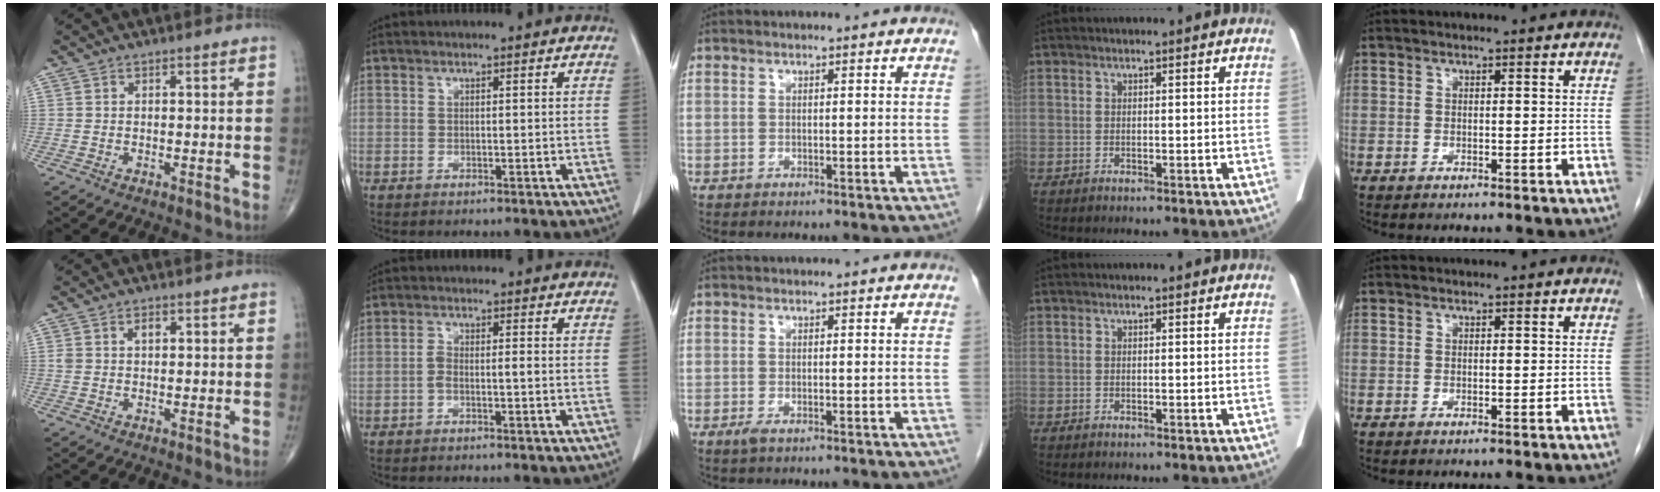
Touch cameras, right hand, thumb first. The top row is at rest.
{"thumb": {"total": 2.4, "force": [0.8, 1.6, 1.7], "torque": [-0.027, 0.006, 0.015]}, "index": {"total": 2.7, "force": [-0.8, 1.0, 2.3], "torque": [-0.048, 0.018, -0.011]}, "middle": {"total": 1.0, "force": [-0.5, 0.2, 0.8], "torque": [-0.016, -0.002, -0.008]}}